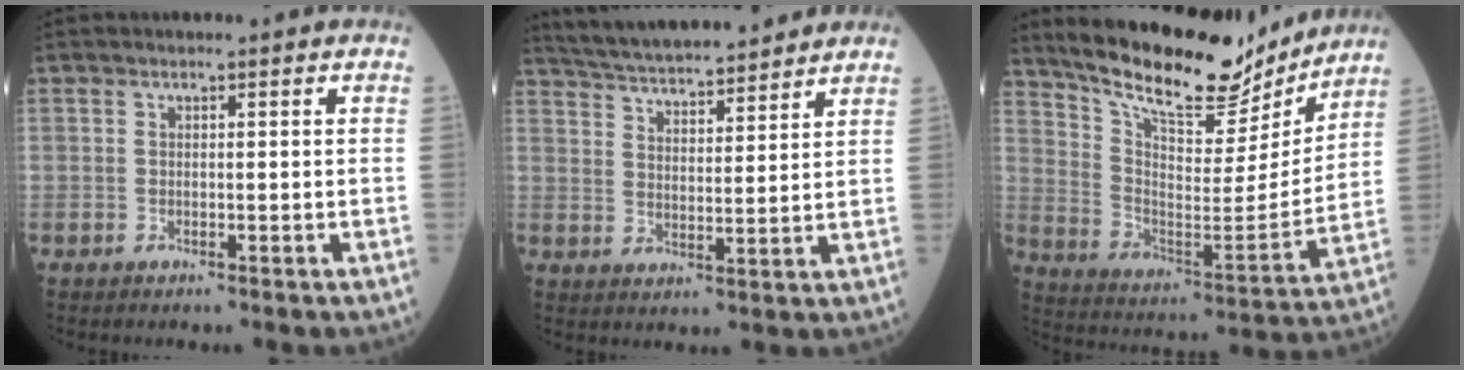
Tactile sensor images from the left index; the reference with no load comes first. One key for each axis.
{"total": 15.1, "fx": 13.8, "fy": 1.8, "fz": 5.8, "tx": -0.102, "ty": 0.022, "tz": 0.217}
{"total": 19.9, "fx": 17.2, "fy": 5.1, "fz": 8.6, "tx": -0.151, "ty": -0.017, "tz": 0.276}